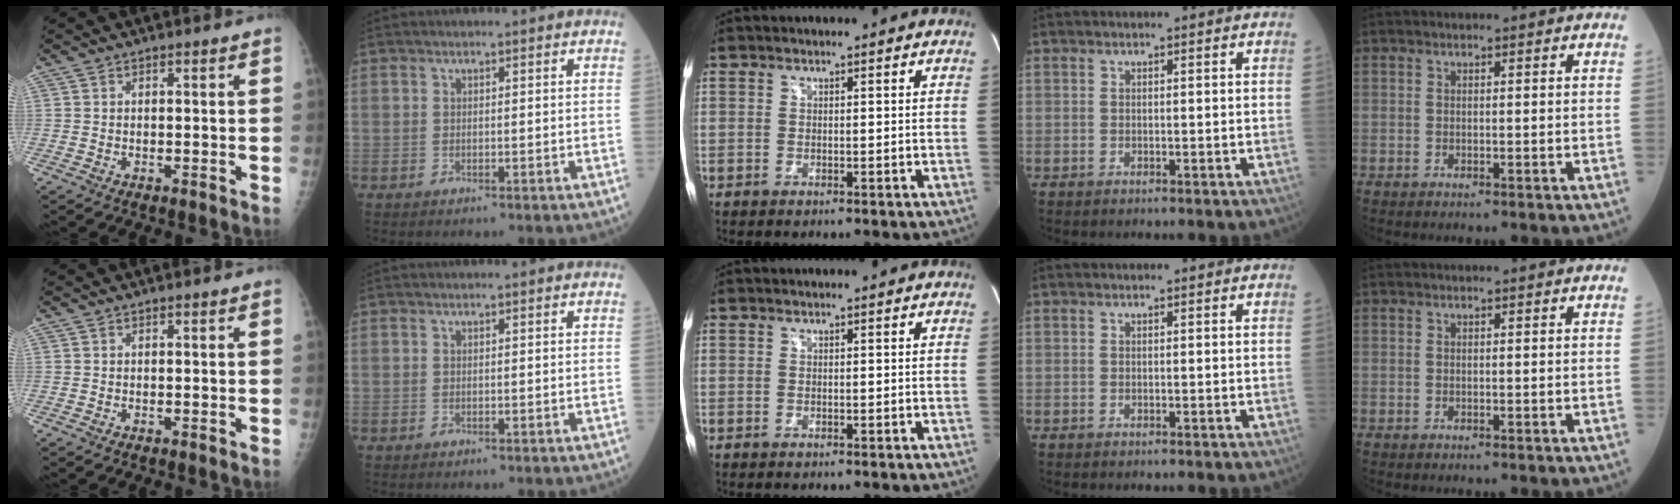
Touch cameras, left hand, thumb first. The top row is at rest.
{}